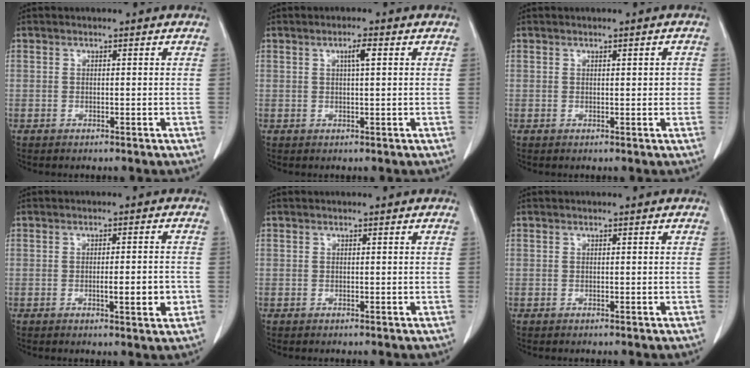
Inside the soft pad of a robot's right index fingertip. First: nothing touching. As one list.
[{"total": 2.2, "force": [0.8, 0.1, 2.0], "torque": [-0.037, 0.002, 0.013]}, {"total": 1.8, "force": [0.3, 0.7, 1.7], "torque": [-0.021, 0.002, 0.004]}, {"total": 4.7, "force": [-1.2, 0.7, 4.5], "torque": [-0.067, -0.004, -0.013]}, {"total": 0.0}, {"total": 0.0}]